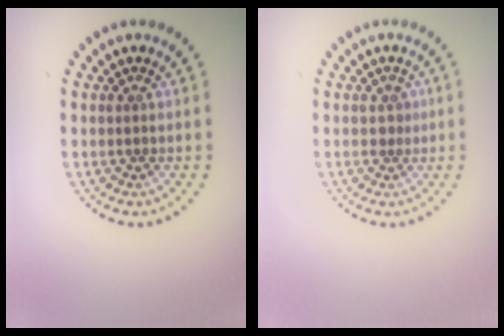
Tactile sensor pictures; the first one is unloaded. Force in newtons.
{"total": 1.0, "press": 0.8, "slide": 0.6}